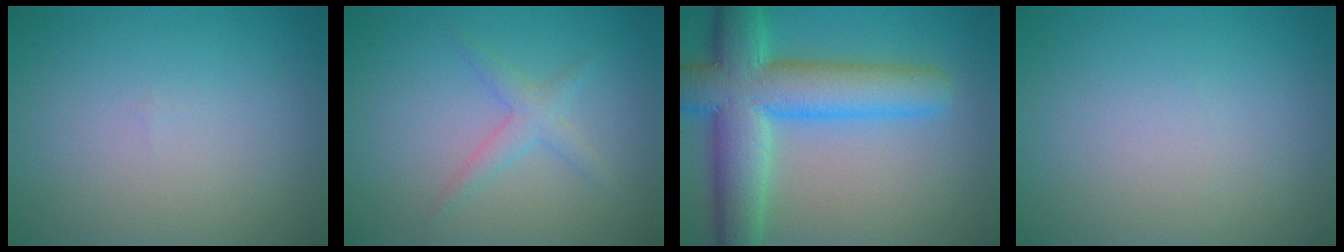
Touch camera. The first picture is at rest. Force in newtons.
{"total": 1.9, "press": 1.9, "slide": 0.1}
{"total": 9.8, "press": 9.8, "slide": 0.4}
{"total": 0.0}